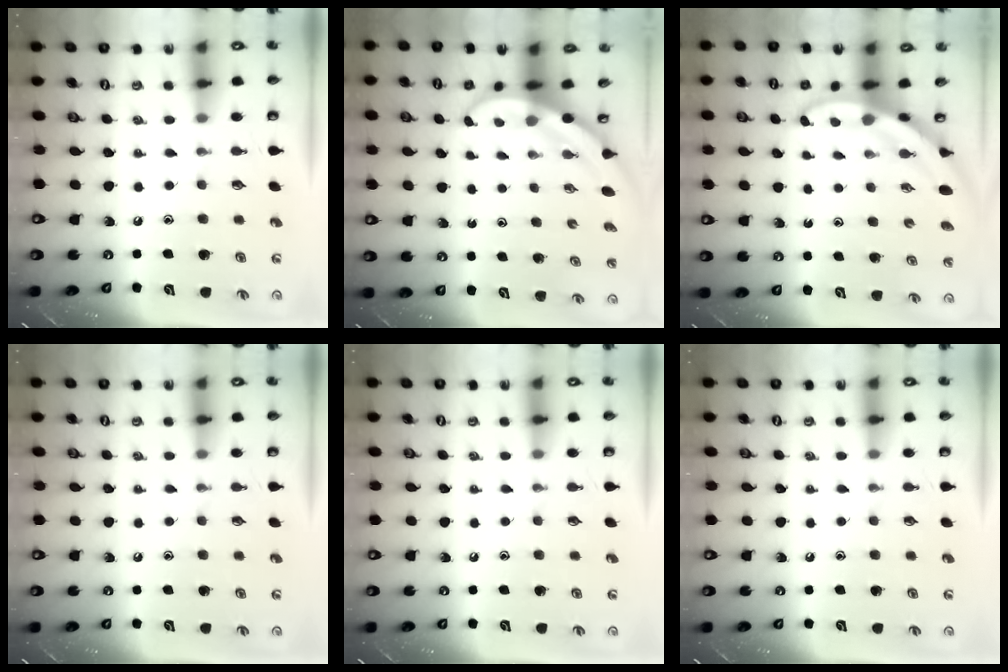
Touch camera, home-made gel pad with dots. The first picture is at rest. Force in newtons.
{"total": 3.9, "press": 3.9, "slide": 0.2}
{"total": 3.8, "press": 3.8, "slide": 0.2}
{"total": 0.0}
{"total": 0.0}
{"total": 0.0}